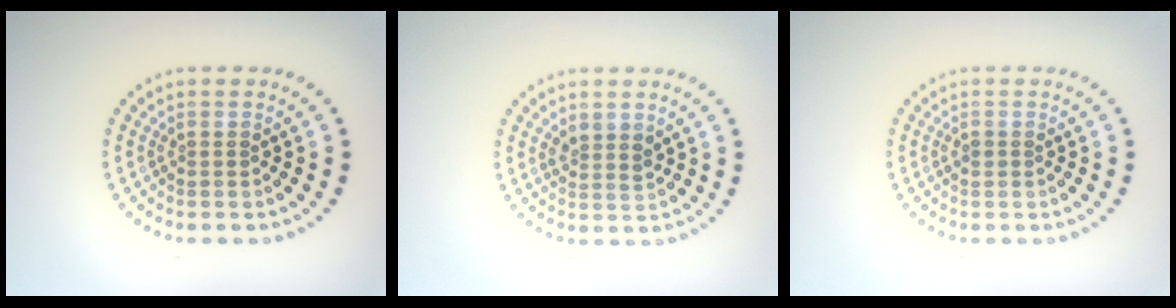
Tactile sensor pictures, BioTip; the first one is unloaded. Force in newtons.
{"total": 1.6, "press": 1.3, "slide": 0.9}
{"total": 0.7, "press": 0.7, "slide": 0.1}